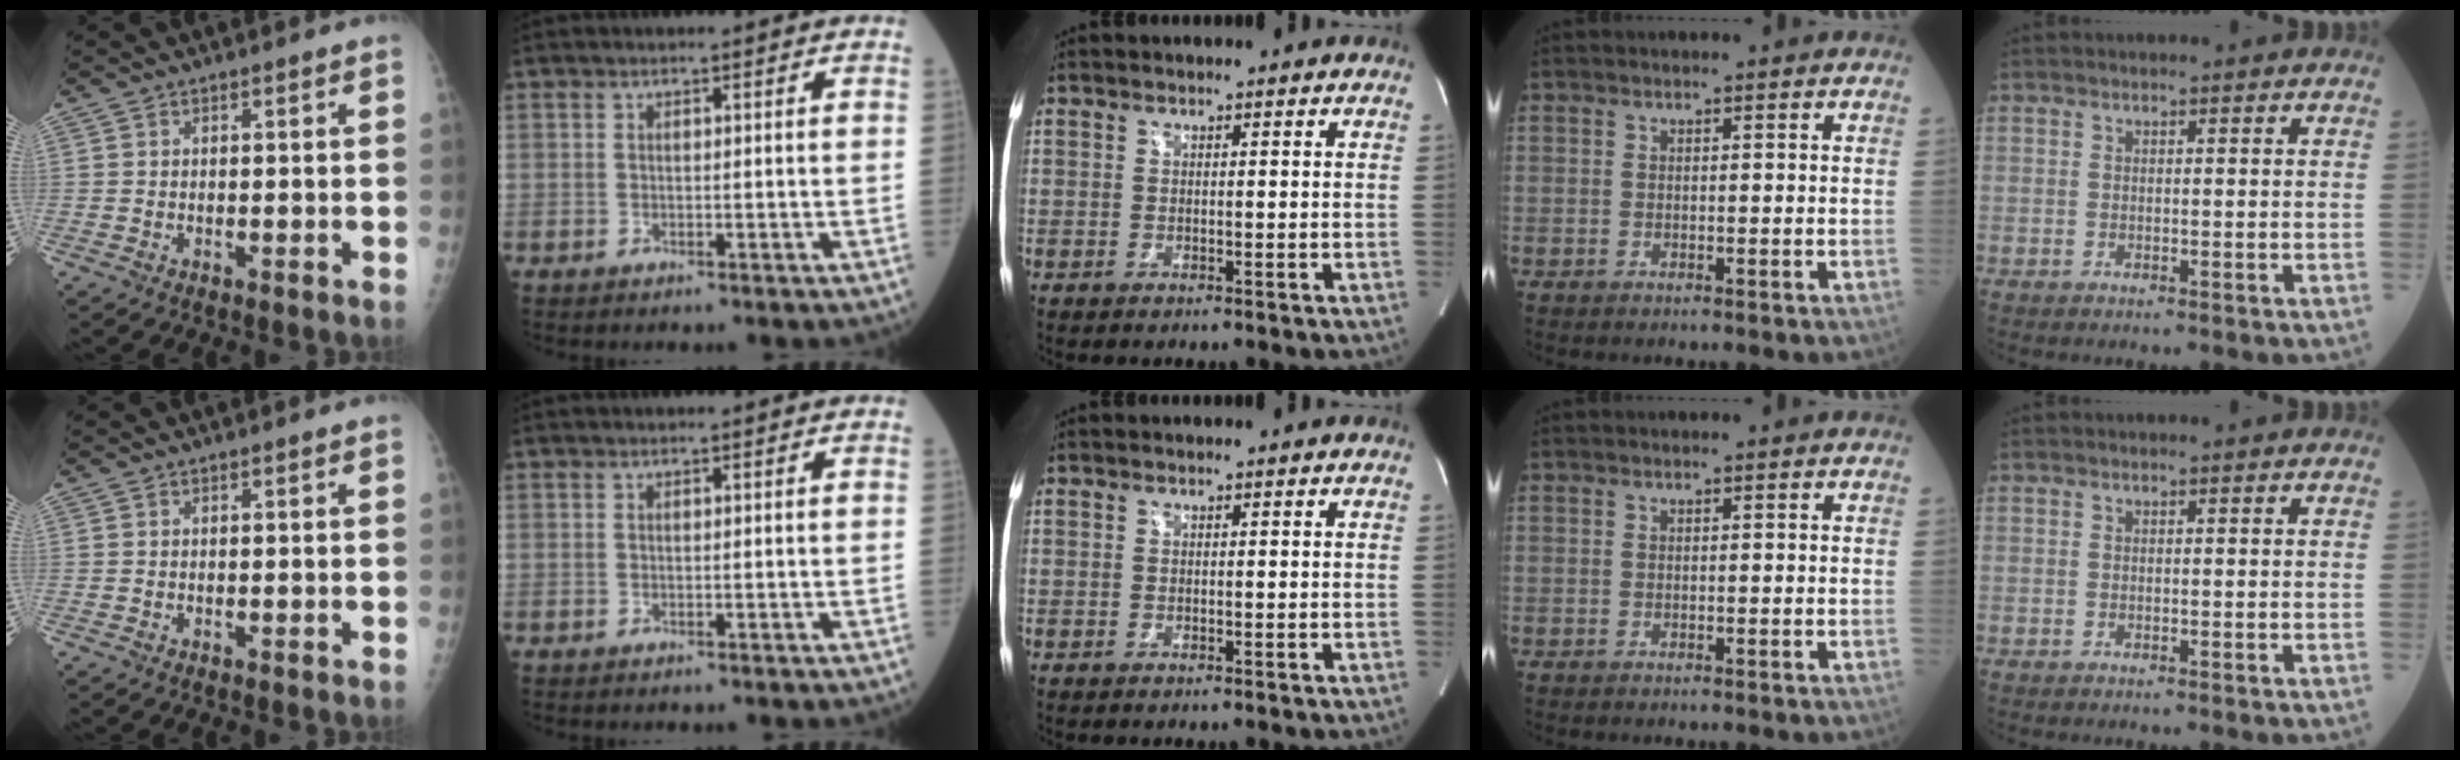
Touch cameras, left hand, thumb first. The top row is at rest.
{}